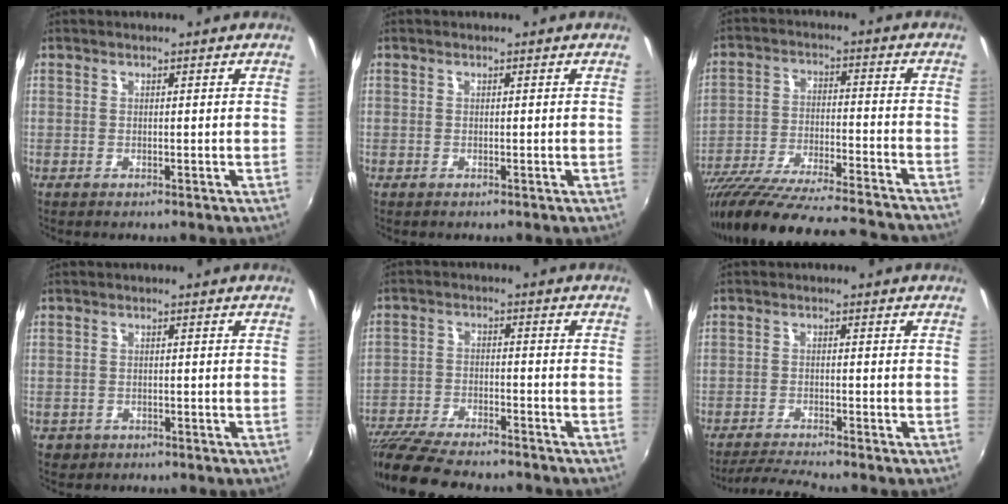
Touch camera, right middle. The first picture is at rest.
{"total": 0.0}
{"total": 29.1, "force": [-25.6, 3.6, 13.3], "torque": [-0.238, -0.063, -0.383]}
{"total": 2.4, "force": [-1.3, 1.9, 0.7], "torque": [-0.022, -0.004, -0.018]}
{"total": 15.5, "force": [-13.5, 3.1, 7.1], "torque": [-0.155, -0.030, -0.228]}
{"total": 5.2, "force": [-4.8, -1.1, 1.5], "torque": [-0.052, -0.011, -0.090]}